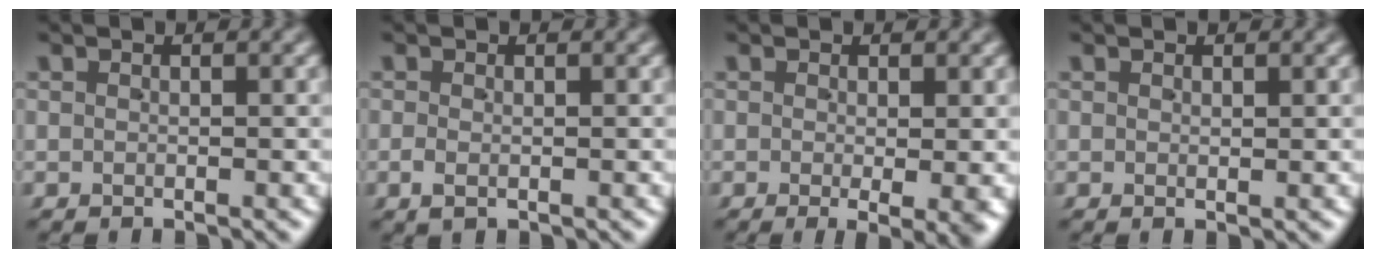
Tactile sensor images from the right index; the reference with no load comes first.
{"total": 1.1, "force": [-0.6, 0.4, 0.8], "torque": [-0.021, -0.007, -0.005]}
{"total": 3.1, "force": [-1.2, 0.4, 2.9], "torque": [-0.036, -0.015, -0.010]}
{"total": 0.0}